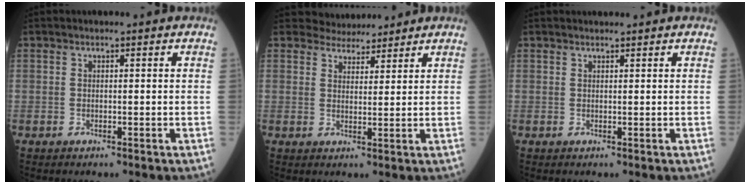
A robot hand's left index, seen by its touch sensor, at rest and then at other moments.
{"total": 4.1, "force": [3.9, 1.2, -0.1], "torque": [0.001, 0.011, 0.062]}
{"total": 1.4, "force": [1.3, 0.1, 0.3], "torque": [-0.003, 0.014, 0.021]}